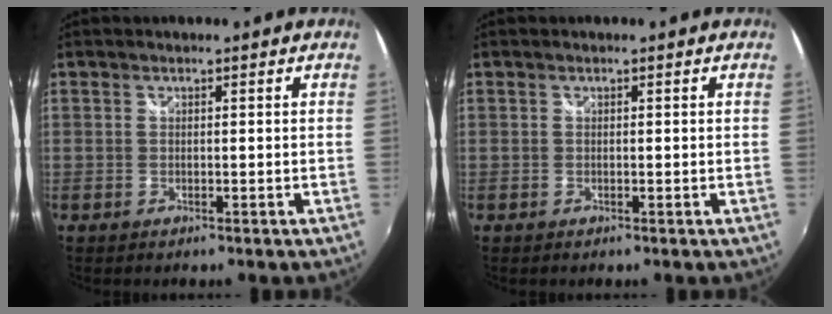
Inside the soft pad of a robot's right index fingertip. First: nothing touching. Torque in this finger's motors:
{"motor_torque": [0.00, 0.40, 0.00, 0.00]}